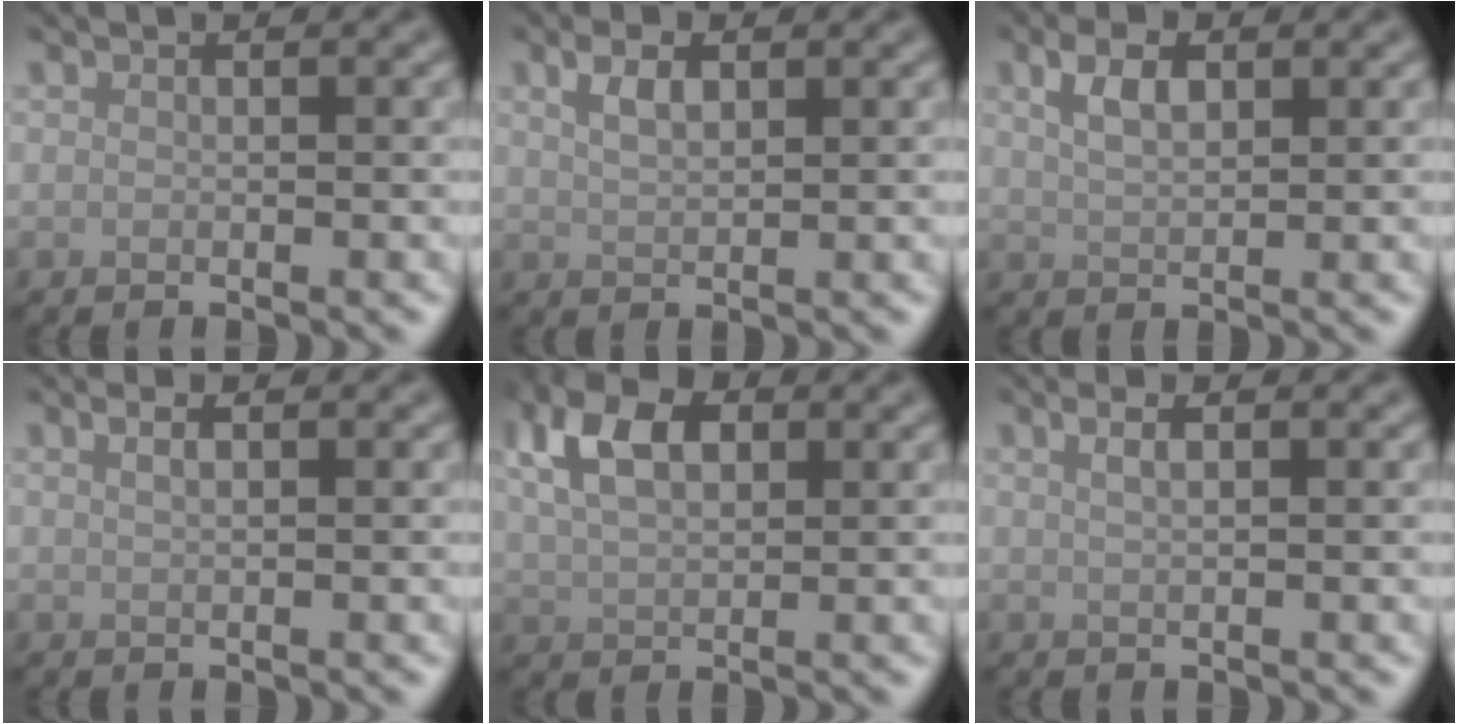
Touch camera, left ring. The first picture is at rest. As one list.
[{"total": 2.4, "force": [1.1, 1.1, 1.8], "torque": [-0.040, 0.004, 0.023]}, {"total": 3.1, "force": [1.3, 1.6, 2.4], "torque": [-0.052, 0.006, 0.026]}, {"total": 1.4, "force": [0.7, 0.5, 1.1], "torque": [-0.014, -0.001, 0.011]}, {"total": 7.1, "force": [2.6, 4.2, 5.0], "torque": [-0.116, 0.019, 0.043]}, {"total": 2.1, "force": [1.1, 0.8, 1.5], "torque": [-0.016, 0.001, 0.008]}]